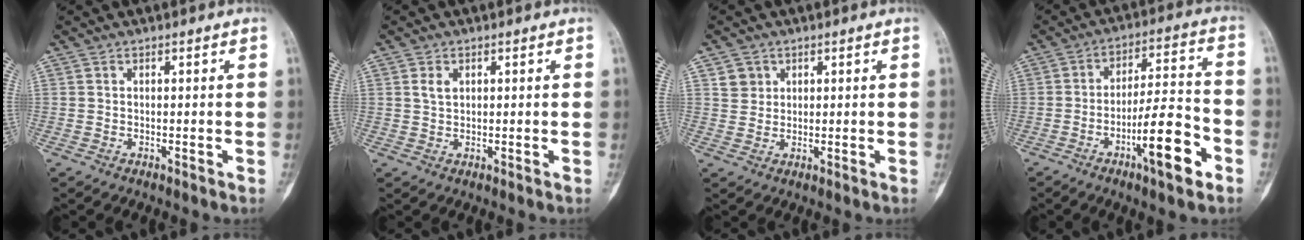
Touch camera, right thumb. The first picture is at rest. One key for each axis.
{"total": 2.1, "fx": 0.7, "fy": 1.4, "fz": 1.4, "tx": -0.023, "ty": 0.000, "tz": 0.016}
{"total": 3.0, "fx": 1.4, "fy": 2.6, "fz": 0.5, "tx": 0.009, "ty": -0.006, "tz": 0.023}
{"total": 12.8, "fx": -5.8, "fy": 3.0, "fz": 11.0, "tx": -0.169, "ty": 0.035, "tz": -0.092}